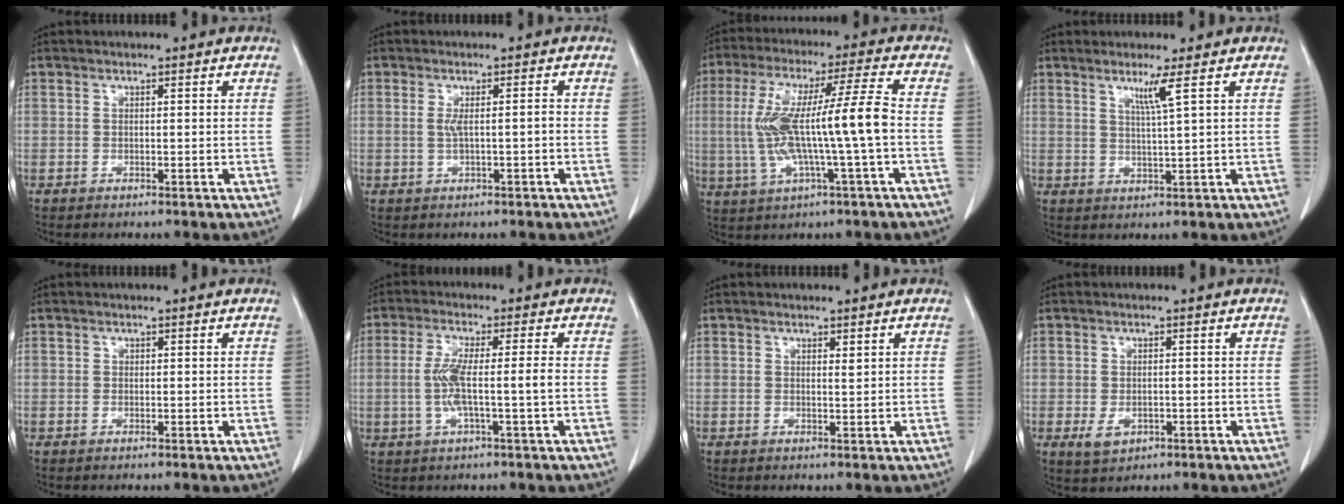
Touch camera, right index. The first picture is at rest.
{"total": 2.5, "force": [-0.2, 0.3, 2.4], "torque": [-0.047, 0.003, -0.002]}
{"total": 13.4, "force": [-1.0, 0.0, 13.3], "torque": [-0.268, 0.020, -0.018]}
{"total": 3.5, "force": [1.8, -1.4, 2.7], "torque": [-0.054, -0.011, 0.039]}
{"total": 0.0}
{"total": 6.2, "force": [-0.8, -0.1, 6.1], "torque": [-0.127, 0.002, -0.014]}
{"total": 0.6, "force": [0.5, -0.2, 0.4], "torque": [-0.010, -0.005, 0.008]}
{"total": 3.2, "force": [-1.2, 2.2, 2.0], "torque": [-0.036, -0.003, -0.007]}